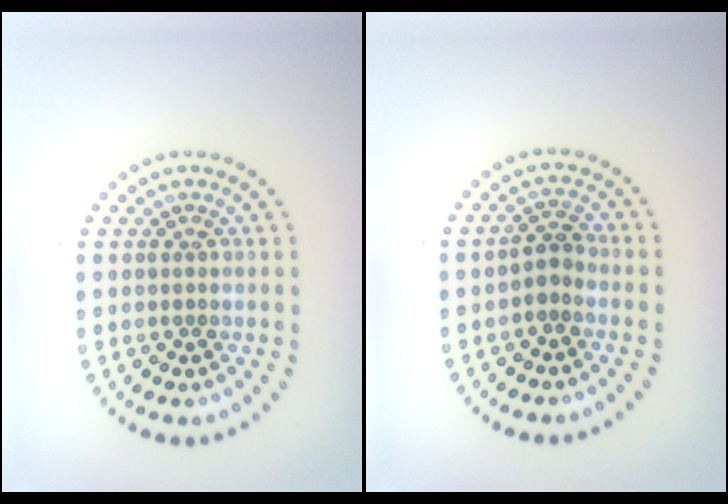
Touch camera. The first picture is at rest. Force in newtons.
{"total": 1.6, "press": 1.3, "slide": 0.9}